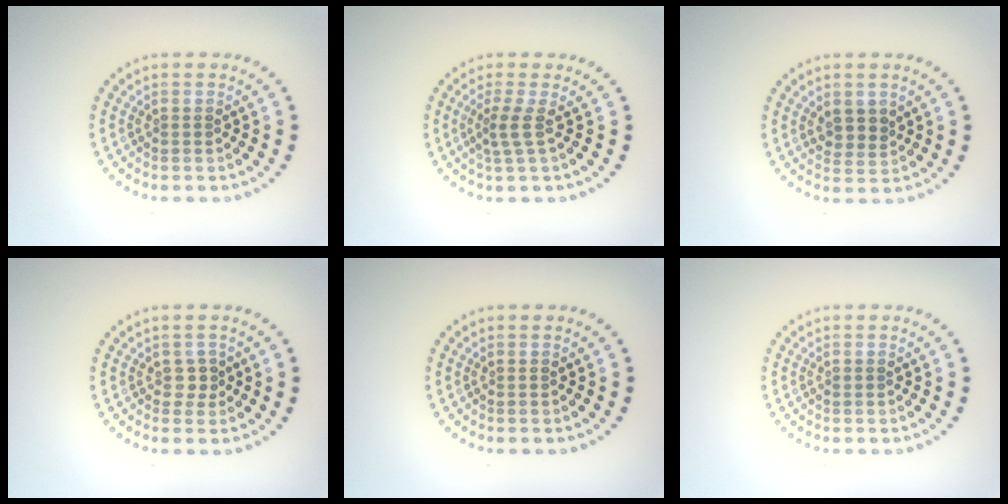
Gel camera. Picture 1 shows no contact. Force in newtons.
{"total": 1.8, "press": 1.2, "slide": 1.4}
{"total": 2.2, "press": 2.0, "slide": 1.0}
{"total": 0.9, "press": 0.8, "slide": 0.5}
{"total": 0.0}
{"total": 0.5, "press": 0.4, "slide": 0.3}